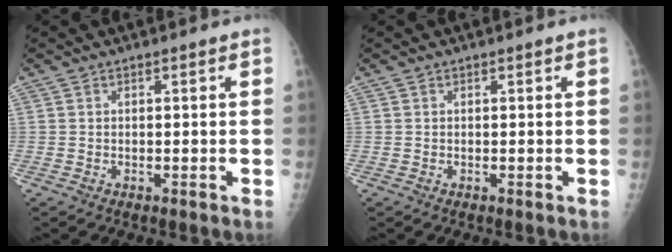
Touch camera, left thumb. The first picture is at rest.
{"total": 0.0}